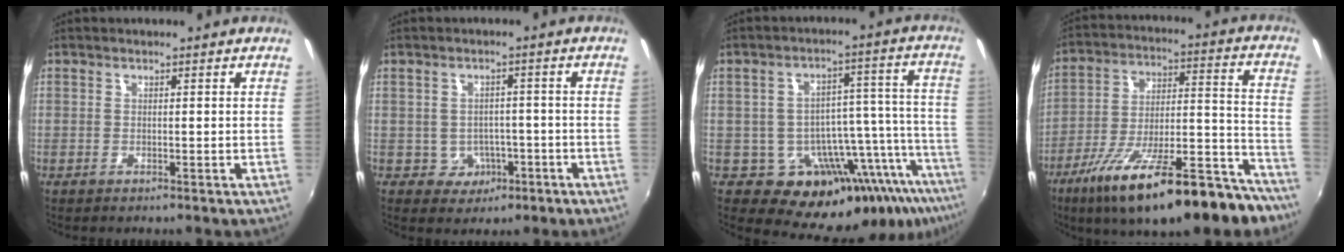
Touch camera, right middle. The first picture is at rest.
{"total": 4.5, "force": [-1.8, 4.1, 1.0], "torque": [-0.032, 0.013, -0.009]}
{"total": 16.3, "force": [-12.0, 7.6, 8.2], "torque": [-0.102, 0.006, -0.168]}
{"total": 26.0, "force": [-18.3, 7.2, 16.9], "torque": [-0.263, -0.027, -0.271]}